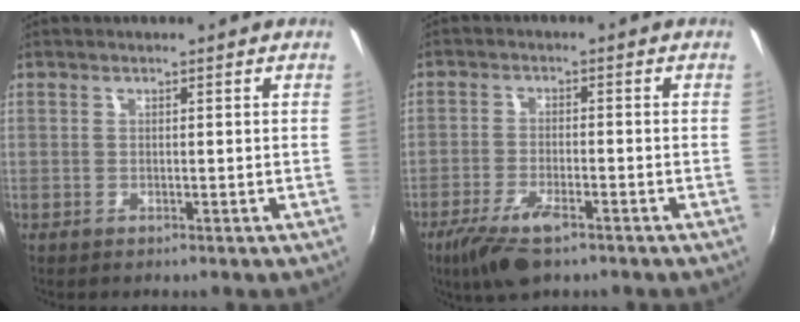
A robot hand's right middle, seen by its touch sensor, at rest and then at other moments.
{"total": 8.3, "force": [-5.4, 2.7, 5.7], "torque": [-0.137, -0.021, -0.102]}